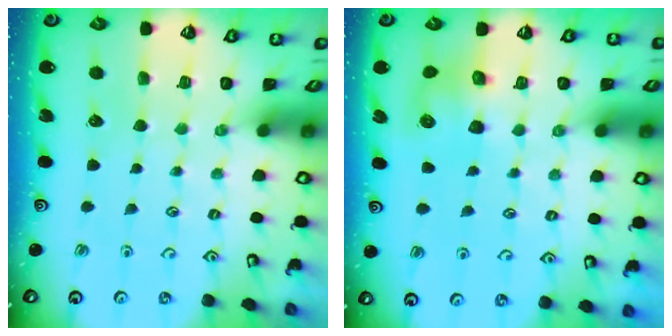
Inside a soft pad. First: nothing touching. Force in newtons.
{"total": 7.6, "press": 7.5, "slide": 1.0}